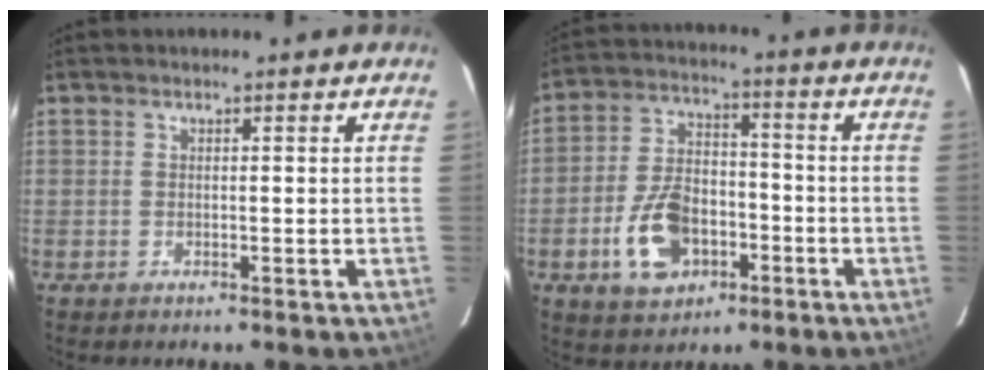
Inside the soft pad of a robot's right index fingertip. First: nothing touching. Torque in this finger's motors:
{"motor_torque": [0.42, -0.23, 0.34, 0.06]}